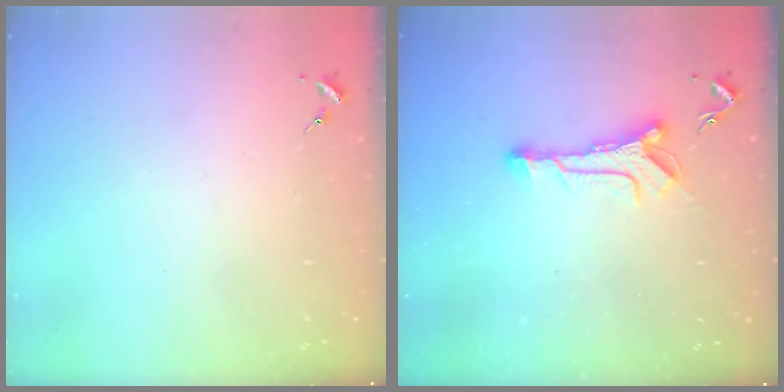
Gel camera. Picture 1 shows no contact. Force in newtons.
{"total": 9.4, "press": 9.4, "slide": 0.2}